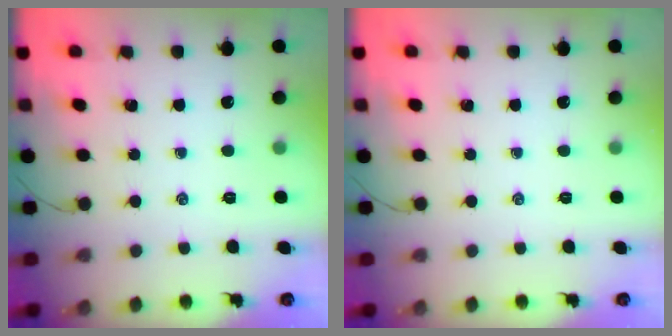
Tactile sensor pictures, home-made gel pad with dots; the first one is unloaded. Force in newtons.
{"total": 0.0}